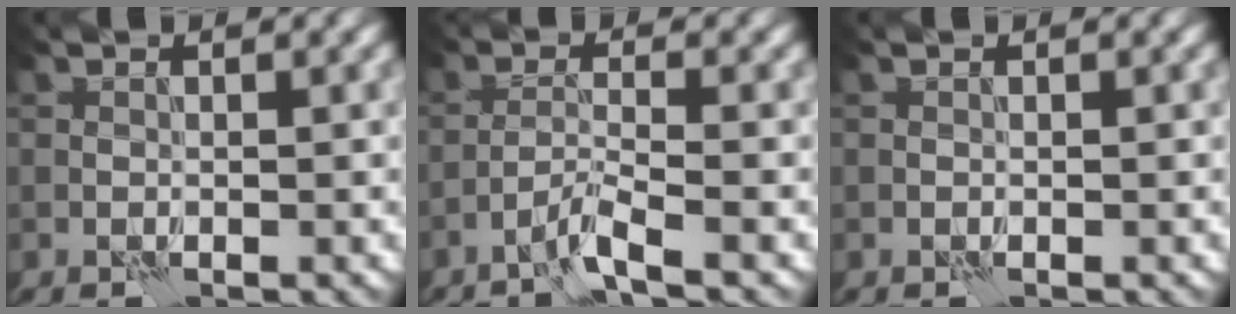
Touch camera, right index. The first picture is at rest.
{"total": 3.0, "force": [-2.0, 0.1, 2.2], "torque": [-0.039, 0.007, -0.050]}
{"total": 0.0}